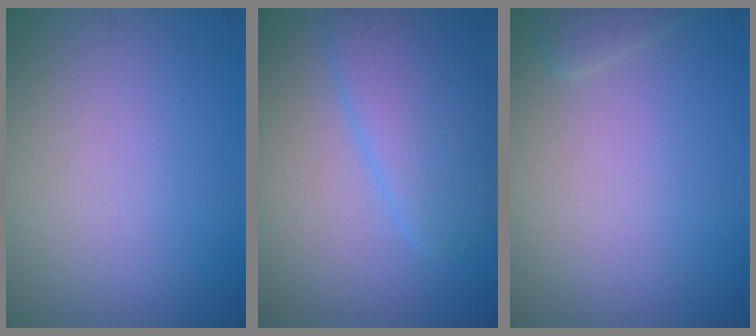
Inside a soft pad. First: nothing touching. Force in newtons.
{"total": 4.8, "press": 4.8, "slide": 0.2}
{"total": 1.2, "press": 1.2, "slide": 0.1}